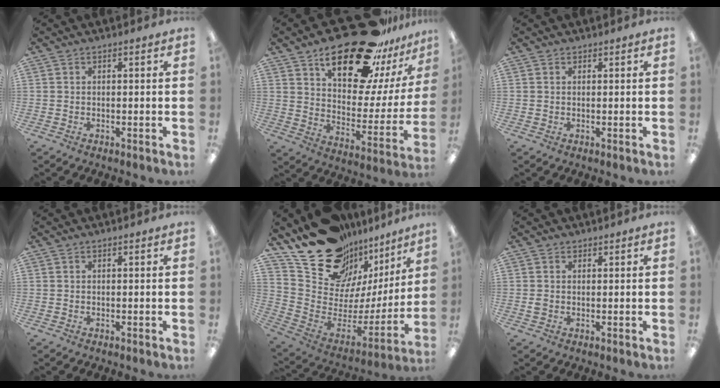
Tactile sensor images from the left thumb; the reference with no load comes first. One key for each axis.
{"total": 26.3, "fx": 17.6, "fy": 11.4, "fz": 15.8, "tx": -0.224, "ty": -0.108, "tz": 0.294}
{"total": 0.6, "fx": 0.4, "fy": 0.4, "fz": -0.1, "tx": 0.002, "ty": 0.002, "tz": 0.008}
{"total": 0.0}
{"total": 20.3, "fx": 15.2, "fy": 11.5, "fz": 6.8, "tx": -0.102, "ty": -0.126, "tz": 0.290}
{"total": 1.1, "fx": 0.3, "fy": 1.0, "fz": 0.3, "tx": -0.006, "ty": 0.004, "tz": 0.005}